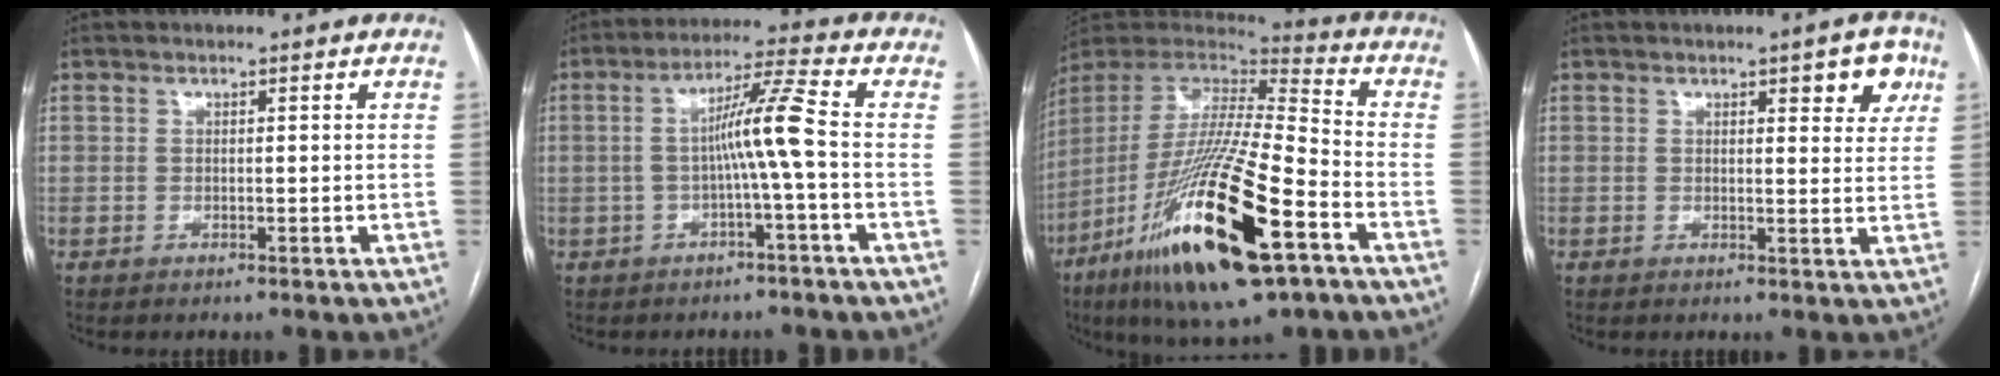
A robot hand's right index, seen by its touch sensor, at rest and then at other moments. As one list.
[{"total": 7.3, "force": [-1.1, -1.1, 7.2], "torque": [-0.127, 0.021, -0.016]}, {"total": 28.0, "force": [-13.2, 5.1, 24.2], "torque": [-0.471, -0.060, -0.237]}, {"total": 4.9, "force": [2.5, 1.5, 4.0], "torque": [-0.043, 0.002, 0.027]}]